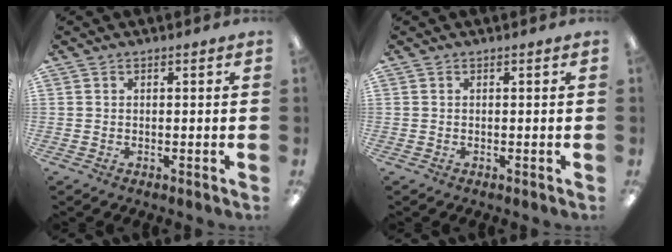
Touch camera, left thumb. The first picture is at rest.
{"total": 0.0}